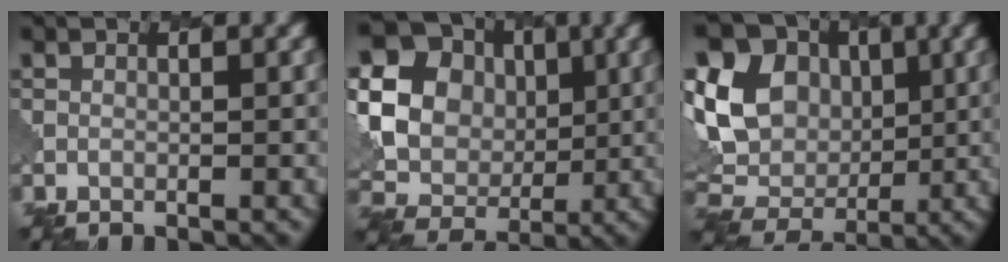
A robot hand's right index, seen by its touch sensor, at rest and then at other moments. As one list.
[{"total": 19.9, "force": [4.7, 17.9, 7.5], "torque": [-0.197, 0.025, 0.059]}, {"total": 12.8, "force": [2.7, 10.3, 7.1], "torque": [-0.154, 0.021, 0.033]}]